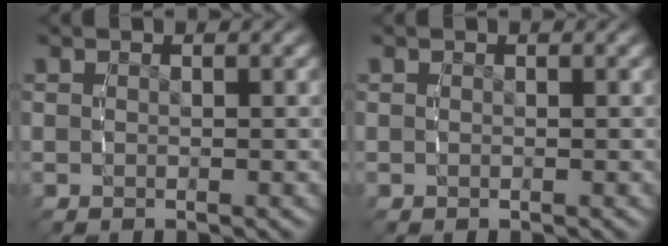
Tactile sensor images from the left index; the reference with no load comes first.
{"total": 0.0}